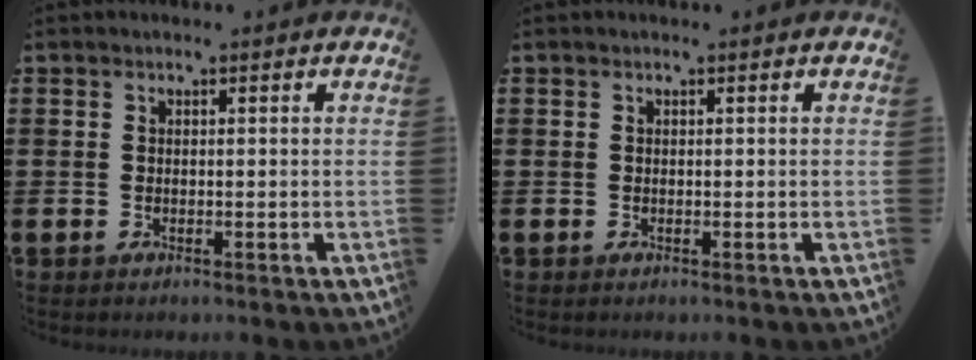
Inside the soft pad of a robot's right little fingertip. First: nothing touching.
{"total": 0.0}